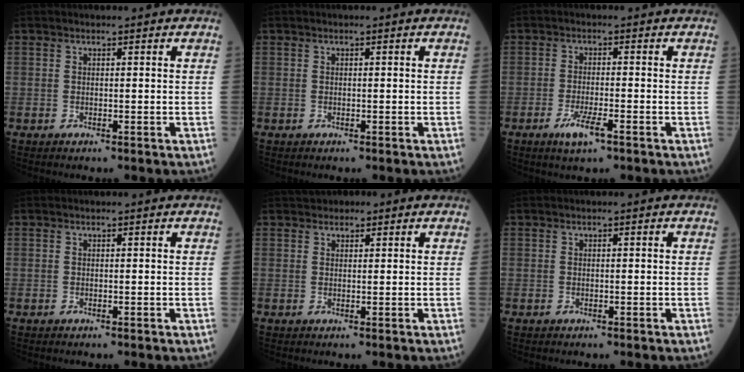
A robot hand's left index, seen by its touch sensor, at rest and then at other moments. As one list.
[{"total": 0.0}, {"total": 3.8, "force": [-2.2, 0.6, 3.1], "torque": [-0.068, -0.007, -0.040]}, {"total": 0.0}, {"total": 2.2, "force": [1.6, 1.4, 0.6], "torque": [-0.006, 0.015, 0.018]}, {"total": 0.0}]